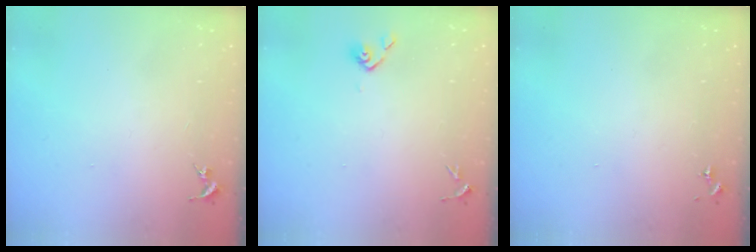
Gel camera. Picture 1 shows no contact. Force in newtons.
{"total": 4.2, "press": 4.1, "slide": 1.1}
{"total": 0.0}